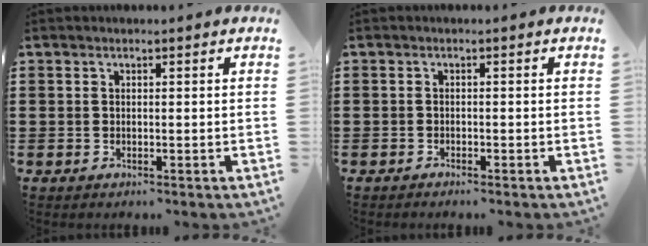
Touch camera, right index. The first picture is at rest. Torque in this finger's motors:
{"motor_torque": [0.45, -0.38, -0.03, -0.01]}